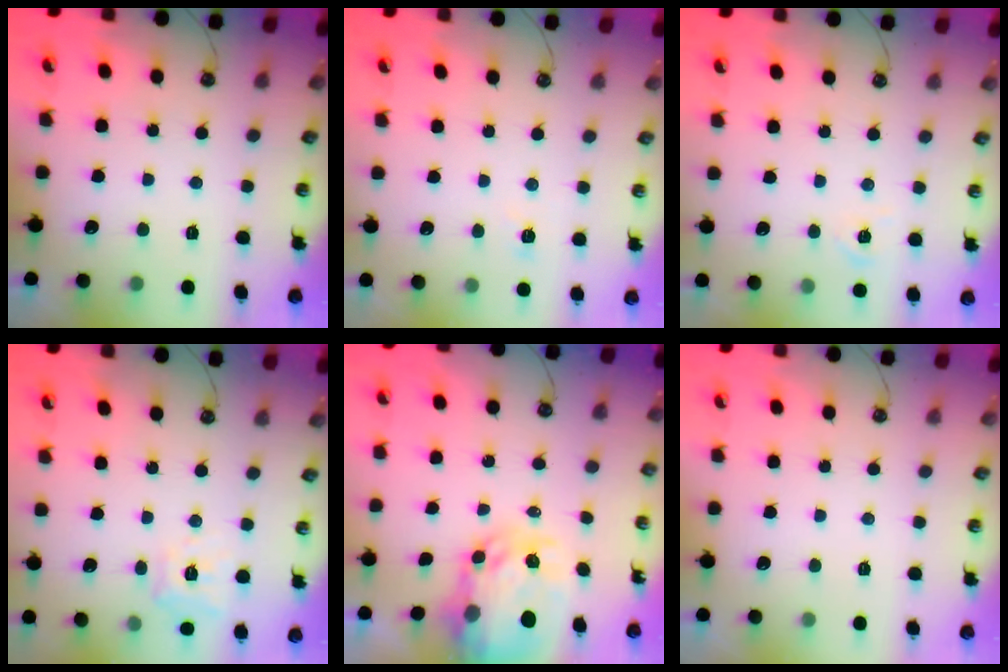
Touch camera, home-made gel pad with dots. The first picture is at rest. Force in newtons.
{"total": 2.9, "press": 2.8, "slide": 0.5}
{"total": 7.1, "press": 7.0, "slide": 0.5}
{"total": 9.7, "press": 9.6, "slide": 1.0}
{"total": 7.8, "press": 7.7, "slide": 0.8}
{"total": 0.0}